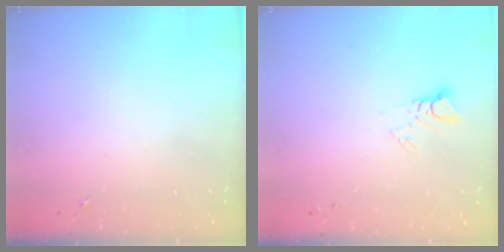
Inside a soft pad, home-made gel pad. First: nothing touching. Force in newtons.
{"total": 3.6, "press": 3.6, "slide": 0.2}